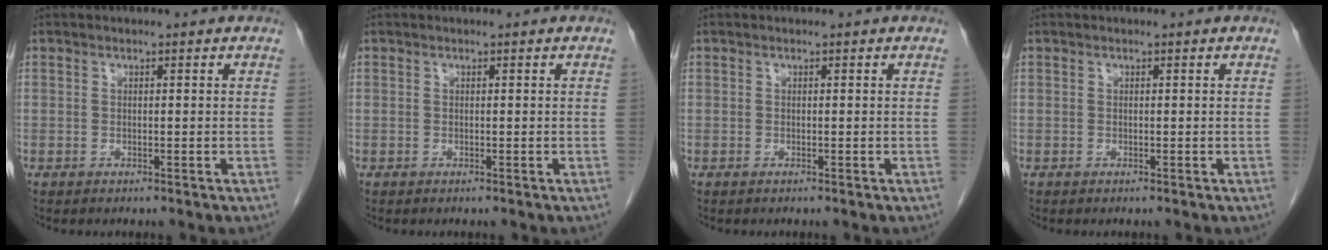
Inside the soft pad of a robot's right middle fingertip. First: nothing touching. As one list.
[{"total": 0.0}, {"total": 0.0}, {"total": 0.0}]